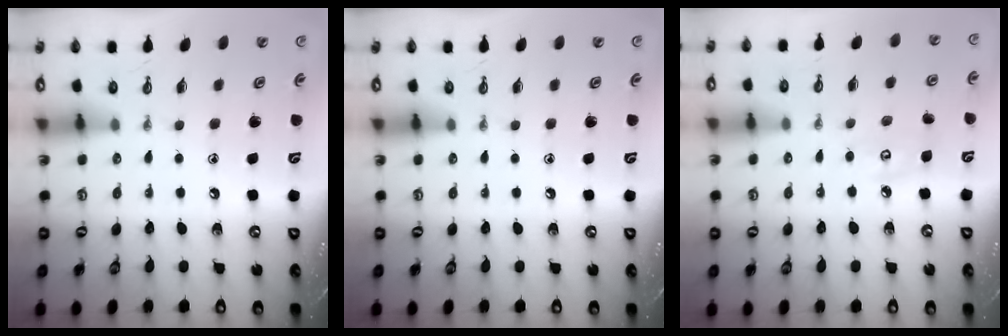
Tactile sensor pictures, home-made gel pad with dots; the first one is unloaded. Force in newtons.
{"total": 0.0}
{"total": 5.7, "press": 5.7, "slide": 0.5}